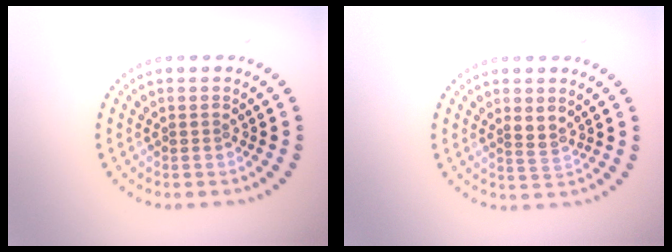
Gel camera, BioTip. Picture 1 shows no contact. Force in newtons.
{"total": 1.3, "press": 1.2, "slide": 0.6}